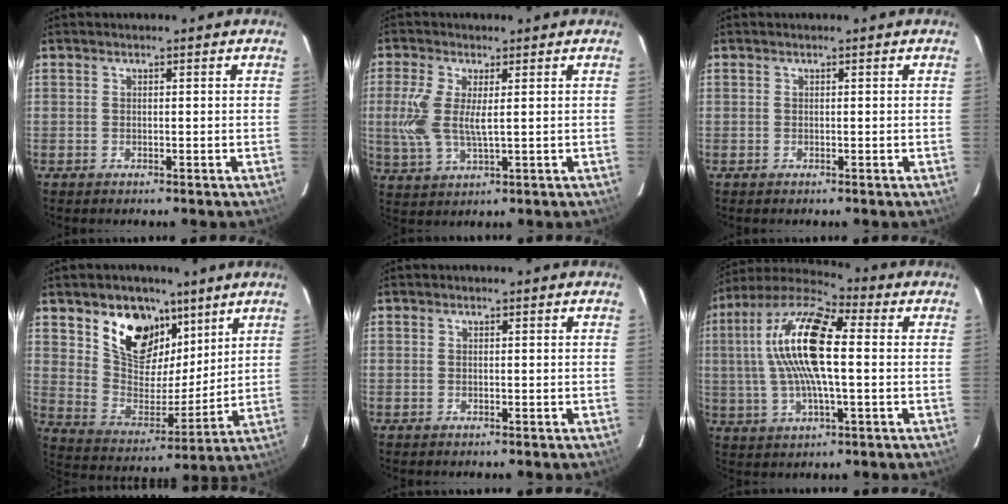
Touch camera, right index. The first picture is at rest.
{"total": 3.5, "force": [0.1, 1.9, 2.9], "torque": [-0.067, -0.001, 0.002]}
{"total": 0.0}
{"total": 15.5, "force": [9.3, 9.8, 7.5], "torque": [-0.149, -0.001, 0.175]}
{"total": 0.0}
{"total": 17.2, "force": [1.9, 5.3, 16.2], "torque": [-0.313, 0.018, 0.023]}